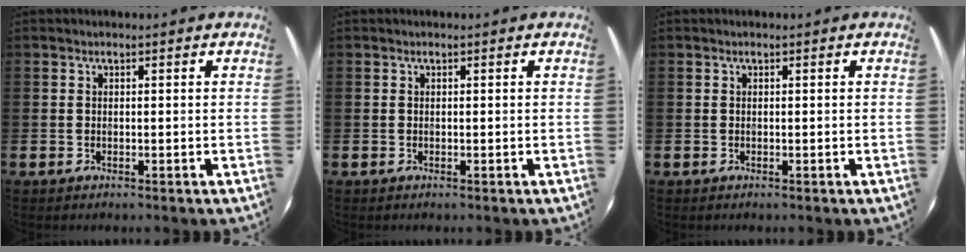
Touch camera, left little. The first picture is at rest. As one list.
[{"total": 0.0}, {"total": 0.0}]